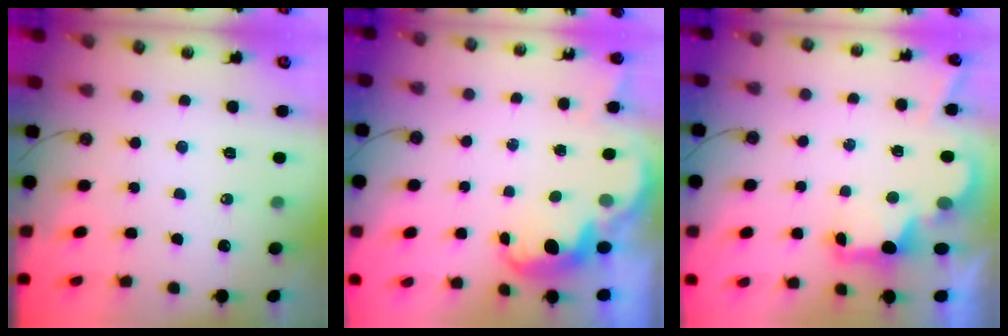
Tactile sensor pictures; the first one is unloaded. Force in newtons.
{"total": 2.6, "press": 2.5, "slide": 0.6}
{"total": 2.8, "press": 2.6, "slide": 0.9}